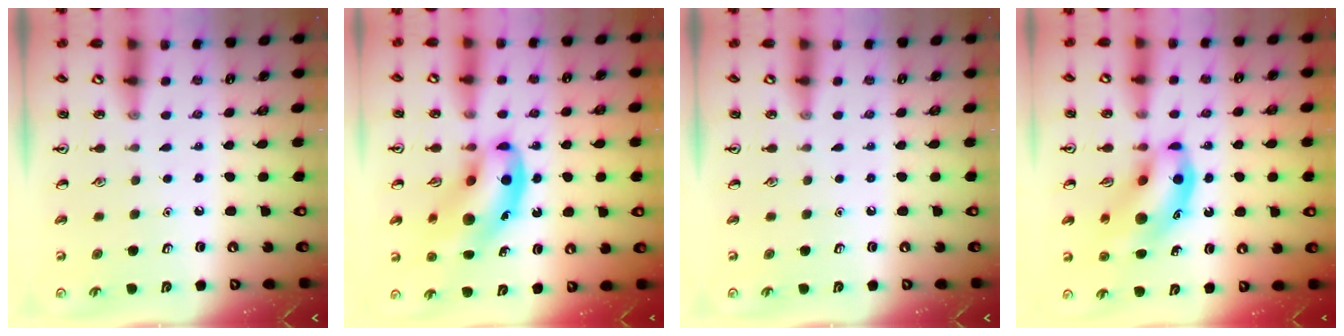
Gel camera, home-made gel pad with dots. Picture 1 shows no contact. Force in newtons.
{"total": 14.0, "press": 13.5, "slide": 3.5}
{"total": 0.0}
{"total": 13.3, "press": 12.8, "slide": 3.4}